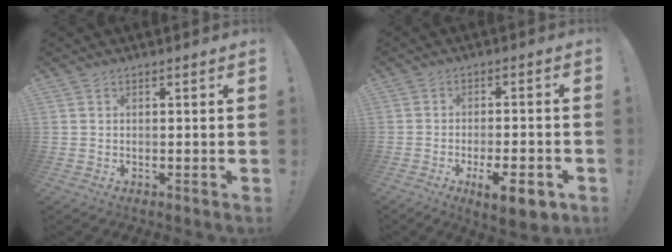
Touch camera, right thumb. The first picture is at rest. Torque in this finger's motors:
{"motor_torque": [1.11, 1.24, -0.09, -0.01, 0.27]}